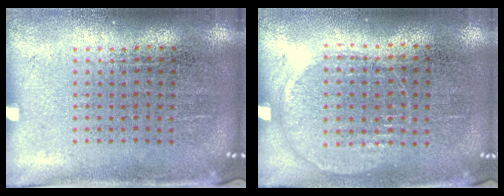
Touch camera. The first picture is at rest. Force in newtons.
{"total": 0.9, "press": 0.8, "slide": 0.4}